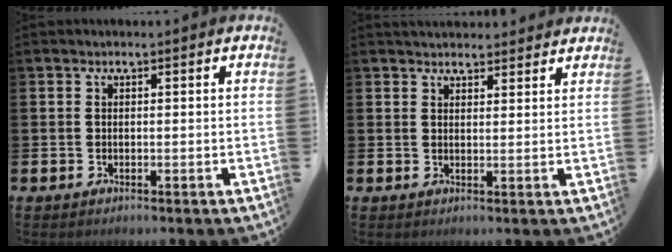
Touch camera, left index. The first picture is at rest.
{"total": 2.9, "force": [2.8, 0.7, 0.0], "torque": [0.003, -0.013, 0.051]}